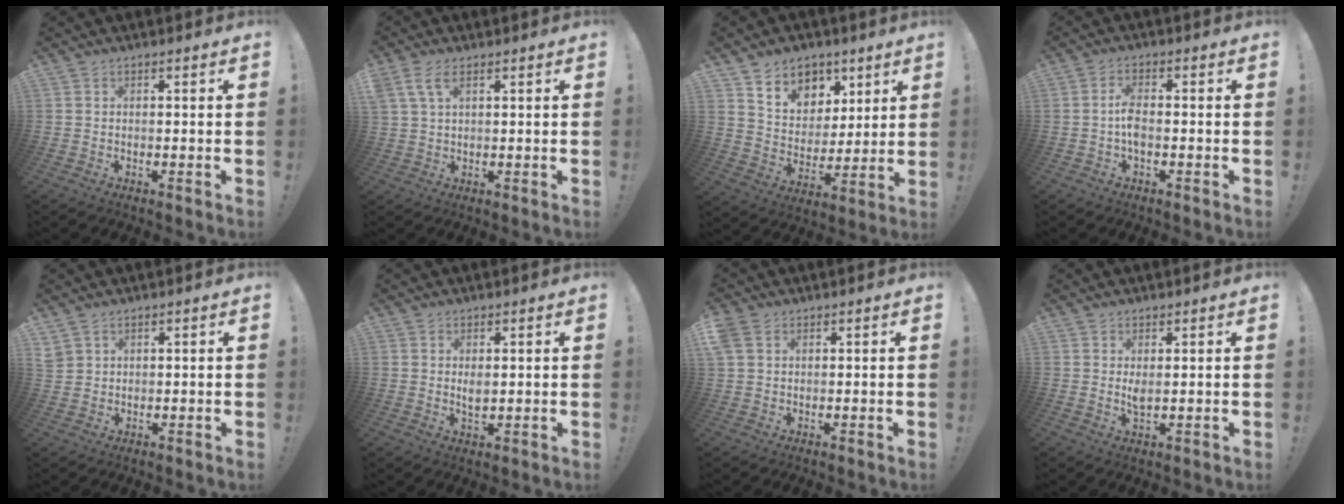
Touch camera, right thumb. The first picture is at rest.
{"total": 5.8, "force": [2.8, 2.9, 4.1], "torque": [-0.086, -0.004, 0.053]}
{"total": 10.3, "force": [6.2, 8.0, 2.2], "torque": [-0.031, -0.047, 0.125]}
{"total": 4.9, "force": [-0.9, 2.1, 4.3], "torque": [-0.094, 0.004, -0.017]}
{"total": 3.4, "force": [2.4, 2.3, 1.0], "torque": [-0.021, -0.008, 0.047]}
{"total": 2.8, "force": [1.1, 1.7, 2.0], "torque": [-0.020, -0.011, 0.016]}
{"total": 4.6, "force": [2.3, 3.3, 2.2], "torque": [-0.059, 0.003, 0.048]}
{"total": 3.0, "force": [1.5, 1.0, 2.4], "torque": [-0.031, -0.015, 0.023]}